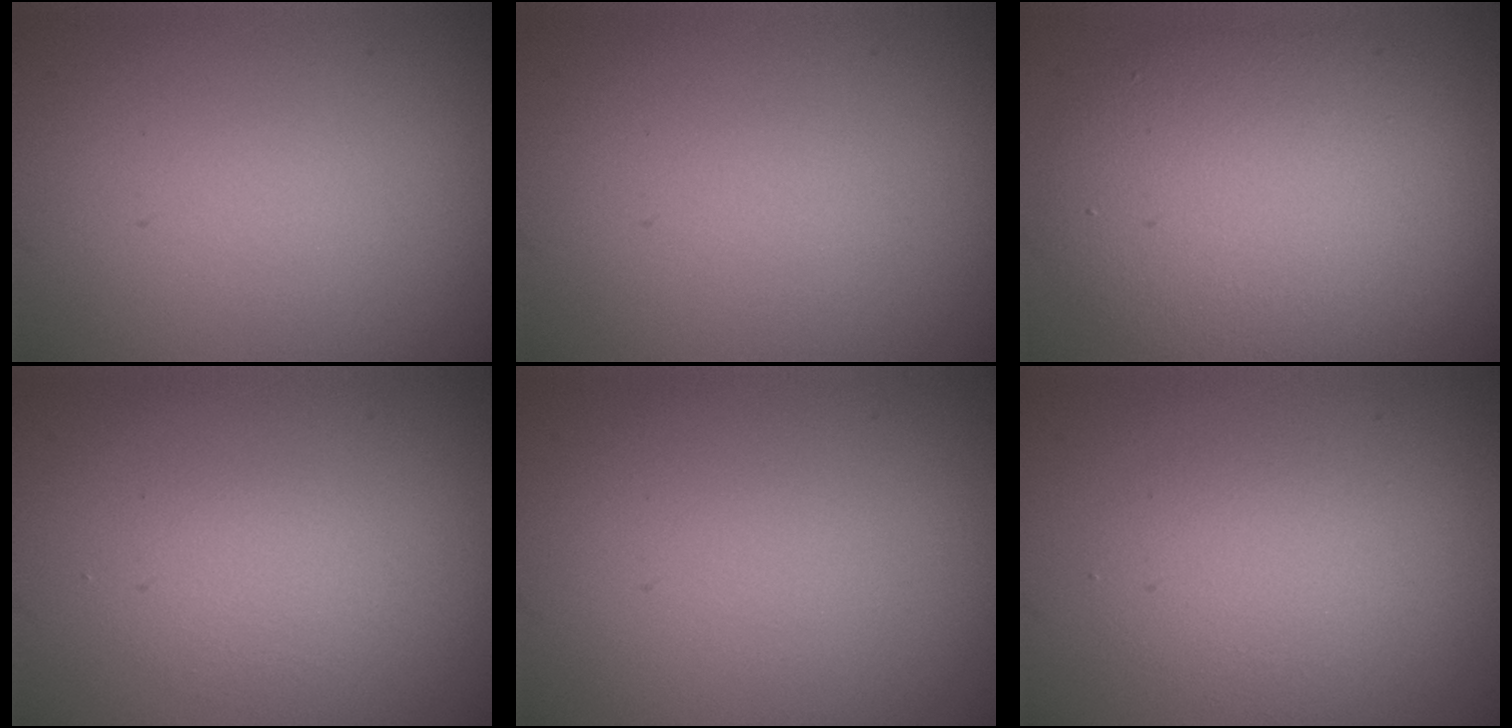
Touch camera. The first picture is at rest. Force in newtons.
{"total": 0.0}
{"total": 8.8, "press": 8.8, "slide": 0.3}
{"total": 1.7, "press": 1.6, "slide": 0.1}
{"total": 0.0}
{"total": 2.7, "press": 2.7, "slide": 0.1}